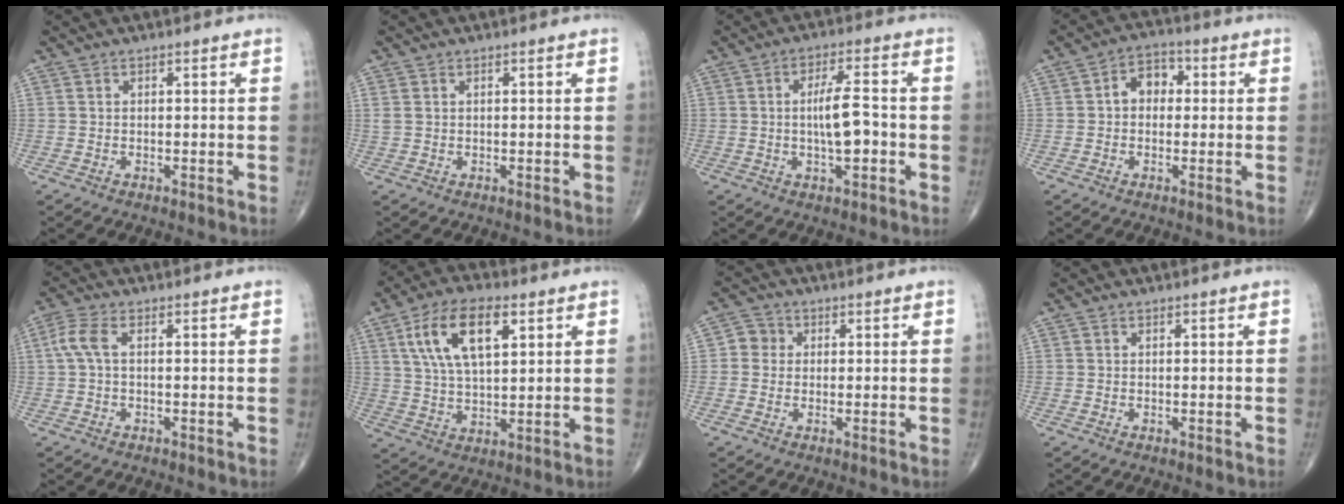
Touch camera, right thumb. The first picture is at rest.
{"total": 1.3, "force": [0.5, 0.8, 0.9], "torque": [-0.027, 0.009, 0.017]}
{"total": 7.4, "force": [-0.8, 2.5, 7.0], "torque": [-0.117, 0.014, -0.014]}
{"total": 5.8, "force": [0.5, 4.4, 3.8], "torque": [-0.037, 0.019, -0.003]}
{"total": 4.0, "force": [0.4, 1.7, 3.6], "torque": [-0.101, 0.012, 0.004]}
{"total": 13.6, "force": [5.2, 6.2, 10.9], "torque": [-0.194, -0.005, 0.097]}
{"total": 3.5, "force": [0.2, 3.4, 1.0], "torque": [0.006, 0.007, -0.005]}
{"total": 0.0}